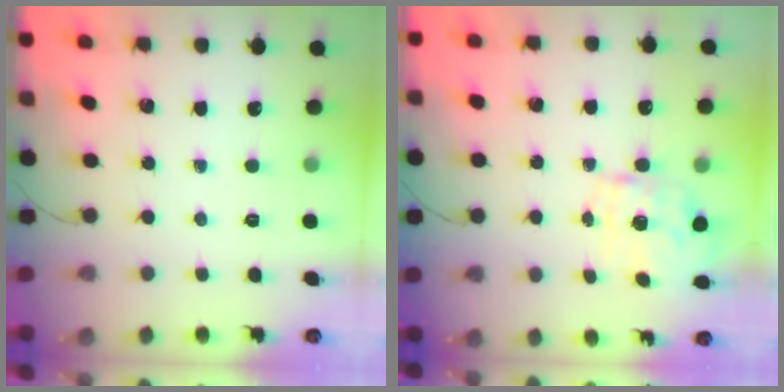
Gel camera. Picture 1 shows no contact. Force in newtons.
{"total": 1.9, "press": 1.7, "slide": 0.7}